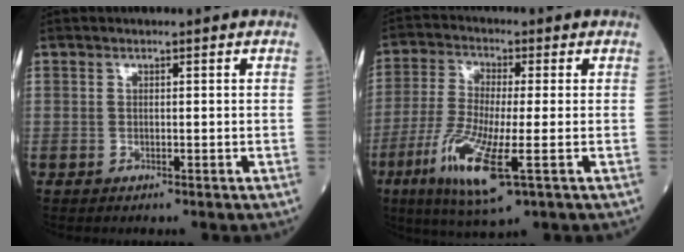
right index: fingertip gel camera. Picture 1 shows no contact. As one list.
[{"total": 12.1, "force": [-4.5, 1.6, 11.1], "torque": [-0.232, -0.030, -0.083]}]